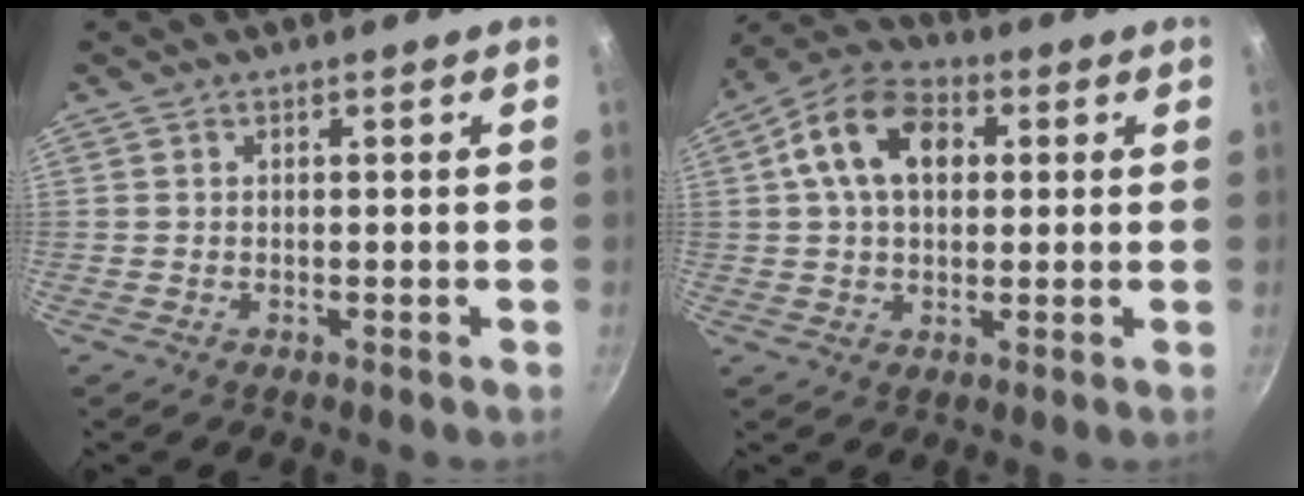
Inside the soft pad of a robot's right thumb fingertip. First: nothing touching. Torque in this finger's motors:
{"motor_torque": [-0.02, 2.35, 1.25, -0.28, 0.13]}